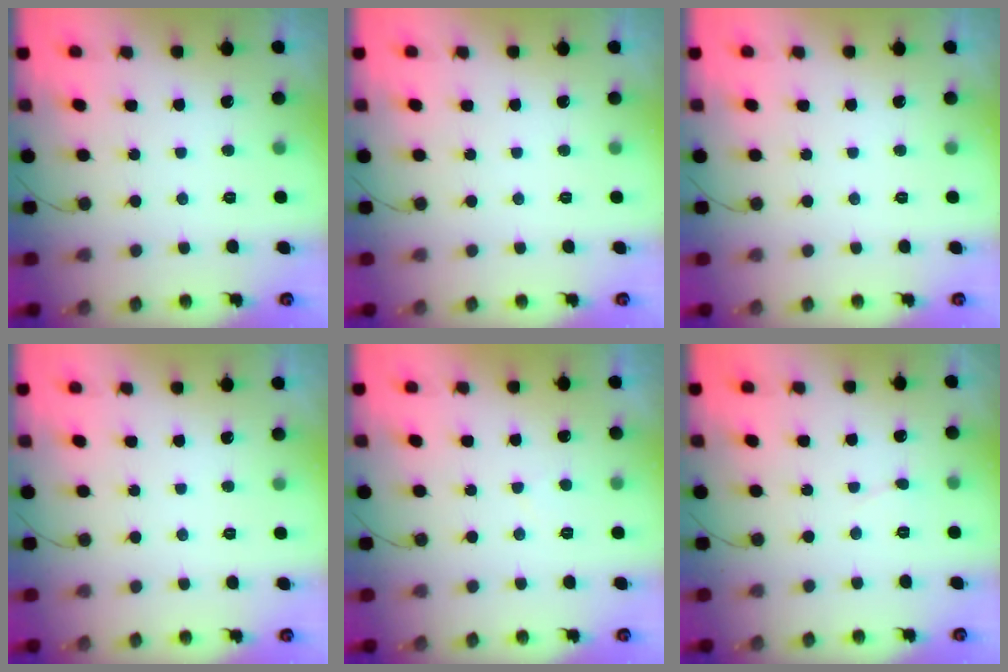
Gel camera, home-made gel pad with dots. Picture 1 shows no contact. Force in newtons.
{"total": 0.0}
{"total": 0.0}
{"total": 0.0}
{"total": 1.5, "press": 1.5, "slide": 0.4}
{"total": 2.5, "press": 2.5, "slide": 0.1}